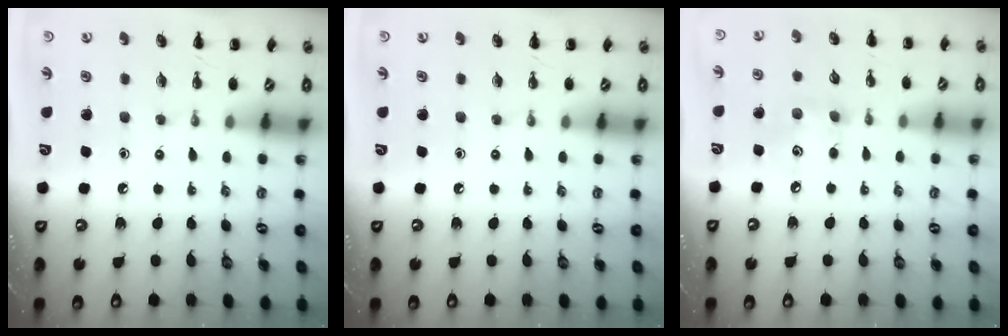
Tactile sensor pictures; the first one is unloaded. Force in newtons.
{"total": 0.0}
{"total": 4.6, "press": 4.5, "slide": 0.7}